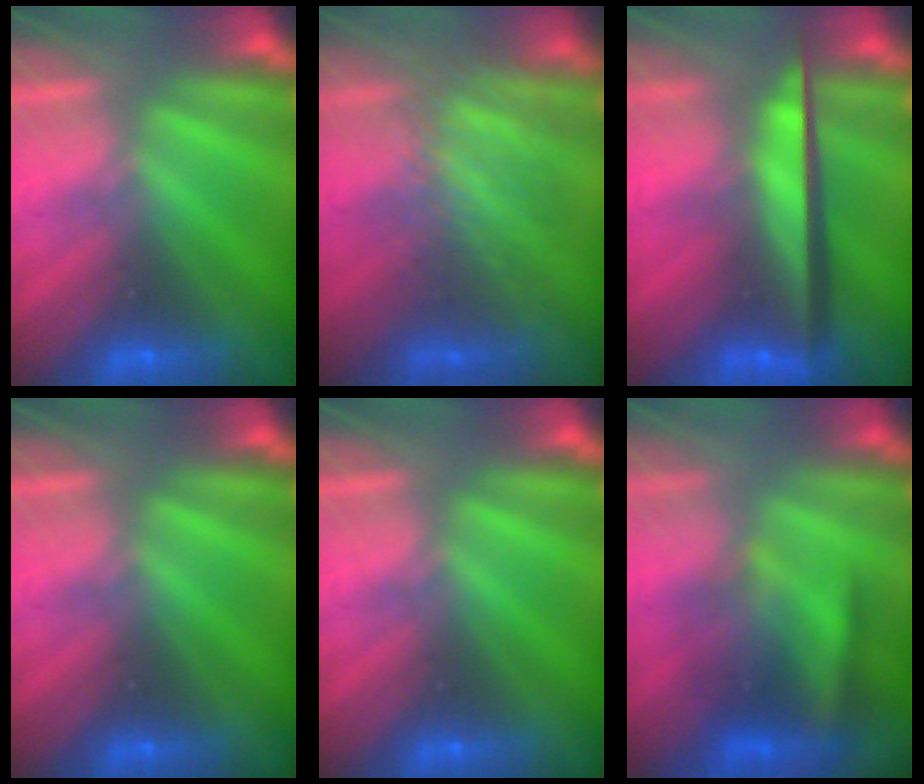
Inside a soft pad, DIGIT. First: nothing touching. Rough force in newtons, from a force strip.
{"total": 3.0}
{"total": 7.8}
{"total": 0.0}
{"total": 0.0}
{"total": 3.6}